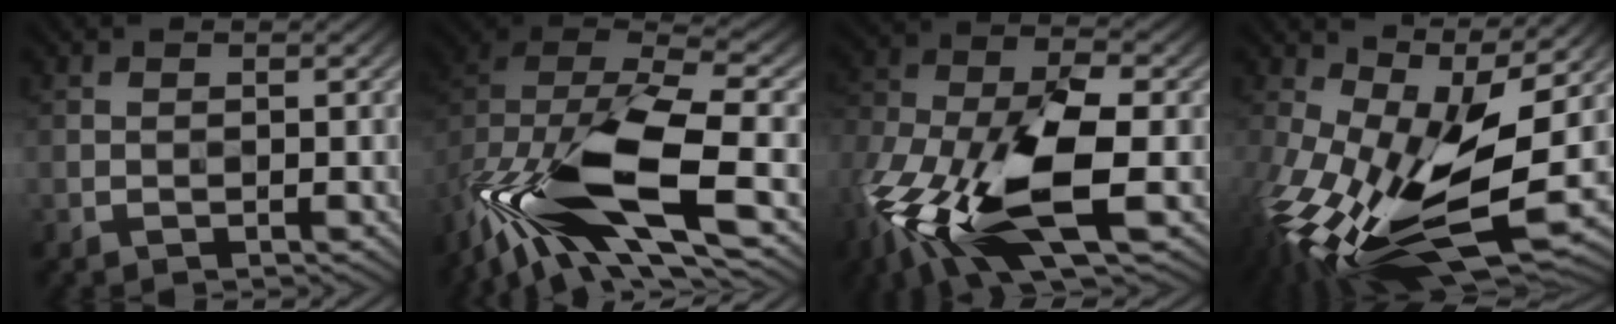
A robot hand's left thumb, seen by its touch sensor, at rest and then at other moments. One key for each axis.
{"total": 16.6, "fx": -7.0, "fy": 7.7, "fz": 12.9, "tx": -0.275, "ty": -0.034, "tz": -0.121}
{"total": 15.8, "fx": -6.8, "fy": 6.2, "fz": 12.8, "tx": -0.286, "ty": -0.025, "tz": -0.134}
{"total": 16.3, "fx": -3.4, "fy": 7.1, "fz": 14.3, "tx": -0.301, "ty": -0.024, "tz": -0.064}